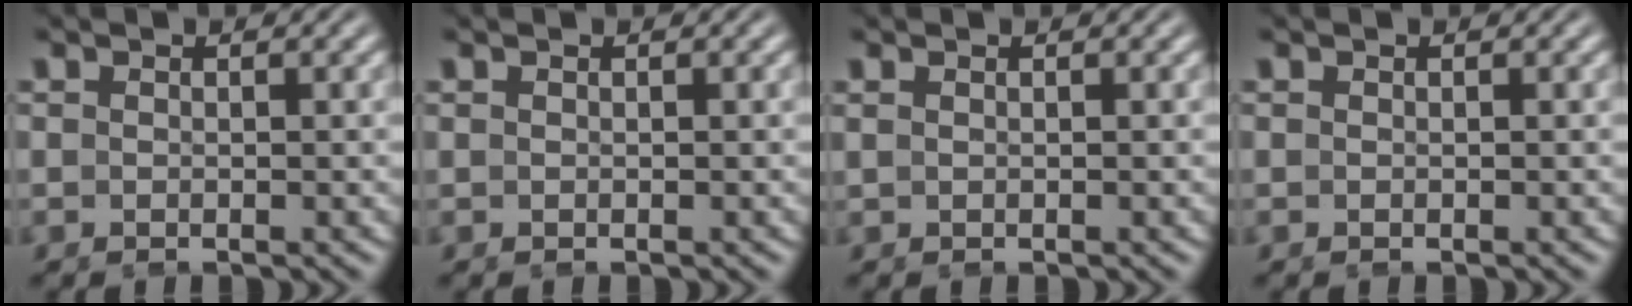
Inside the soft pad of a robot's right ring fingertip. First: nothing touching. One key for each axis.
{"total": 0.0}
{"total": 0.6, "fx": 0.4, "fy": -0.4, "fz": 0.2, "tx": -0.001, "ty": 0.002, "tz": 0.010}
{"total": 0.0}